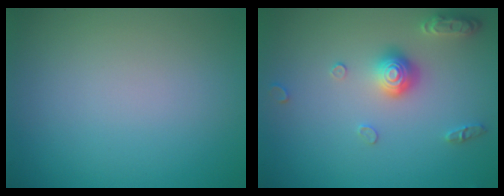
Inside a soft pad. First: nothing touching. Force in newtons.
{"total": 3.0, "press": 2.9, "slide": 0.7}